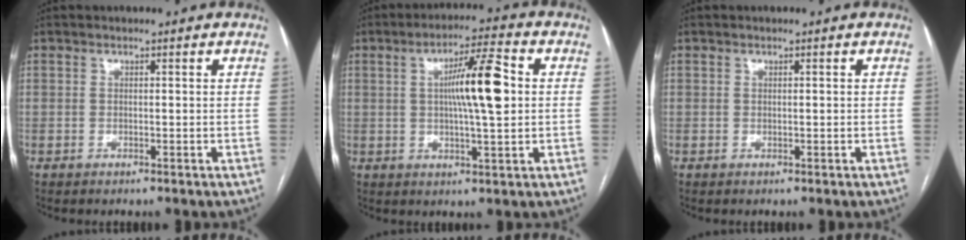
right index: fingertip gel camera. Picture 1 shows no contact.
{"total": 9.9, "force": [1.2, 0.9, 9.8], "torque": [-0.165, 0.010, 0.020]}
{"total": 0.0}